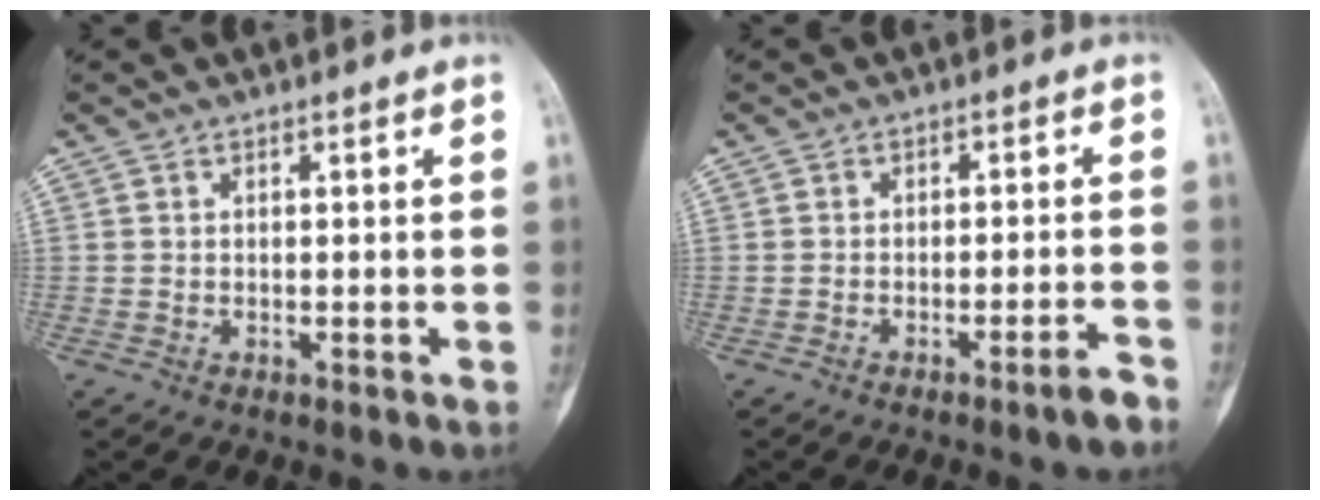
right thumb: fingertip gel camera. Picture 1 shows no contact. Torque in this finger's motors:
{"motor_torque": [0.09, -0.31, -0.09, -0.06, -0.08]}